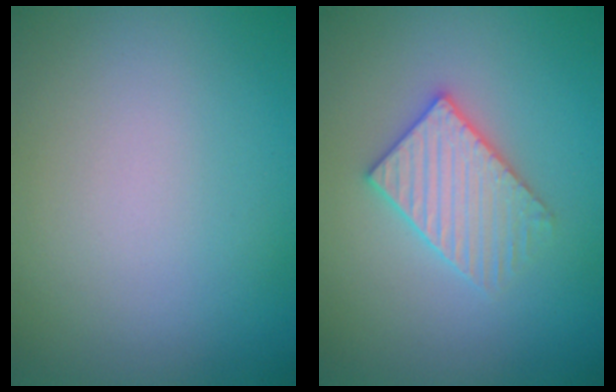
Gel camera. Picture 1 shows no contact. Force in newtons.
{"total": 3.7, "press": 3.6, "slide": 0.6}